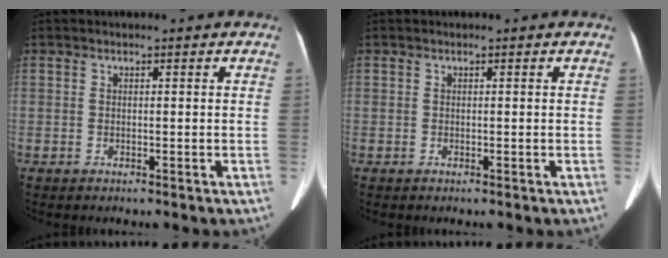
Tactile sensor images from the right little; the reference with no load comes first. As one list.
[{"total": 0.0}]